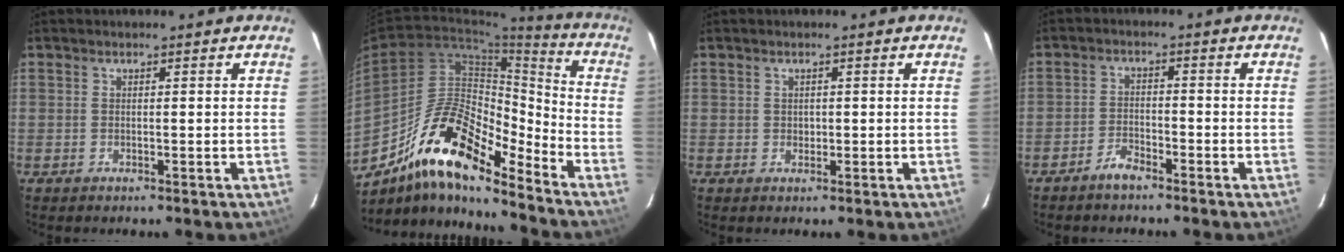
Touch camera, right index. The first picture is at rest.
{"total": 18.4, "force": [-13.7, 5.1, 11.2], "torque": [-0.189, 0.007, -0.255]}
{"total": 1.0, "force": [0.2, 0.9, 0.3], "torque": [-0.003, 0.001, 0.004]}
{"total": 3.4, "force": [-2.9, 1.0, 1.4], "torque": [-0.042, 0.006, -0.057]}